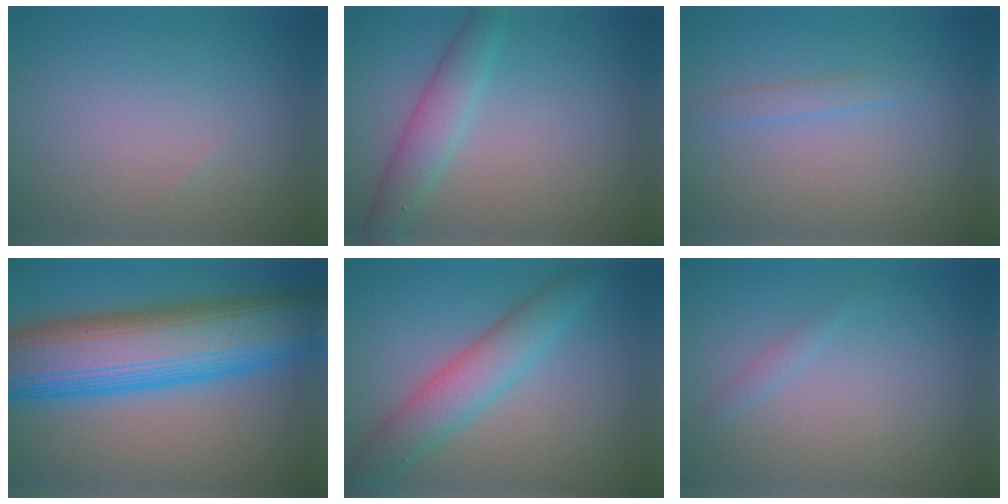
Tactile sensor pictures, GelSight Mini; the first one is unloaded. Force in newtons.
{"total": 3.0, "press": 3.0, "slide": 0.1}
{"total": 1.1, "press": 1.1, "slide": 0.2}
{"total": 14.4, "press": 14.4, "slide": 0.1}
{"total": 4.7, "press": 4.7, "slide": 0.0}
{"total": 0.7, "press": 0.7, "slide": 0.0}